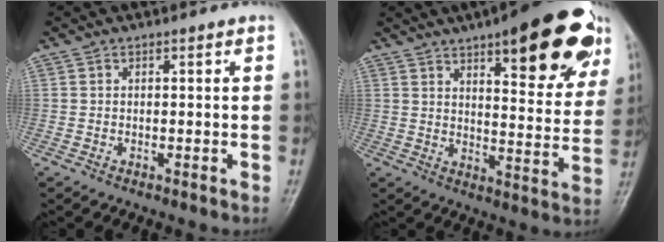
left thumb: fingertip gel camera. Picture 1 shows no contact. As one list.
[{"total": 22.8, "force": [12.9, 7.4, 17.4], "torque": [-0.191, -0.038, 0.174]}]